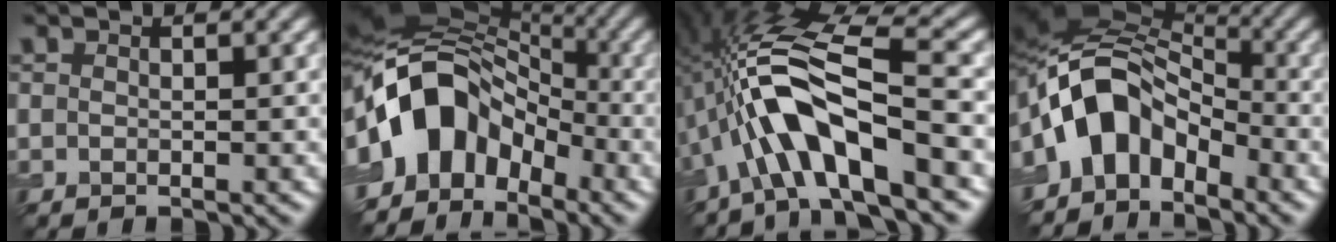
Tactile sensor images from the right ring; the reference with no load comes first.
{"total": 12.4, "force": [-2.7, 8.7, 8.4], "torque": [-0.130, 0.023, -0.071]}
{"total": 10.0, "force": [-2.1, 3.2, 9.2], "torque": [-0.171, 0.023, -0.044]}
{"total": 8.5, "force": [-3.5, 5.6, 5.4], "torque": [-0.080, 0.021, -0.078]}